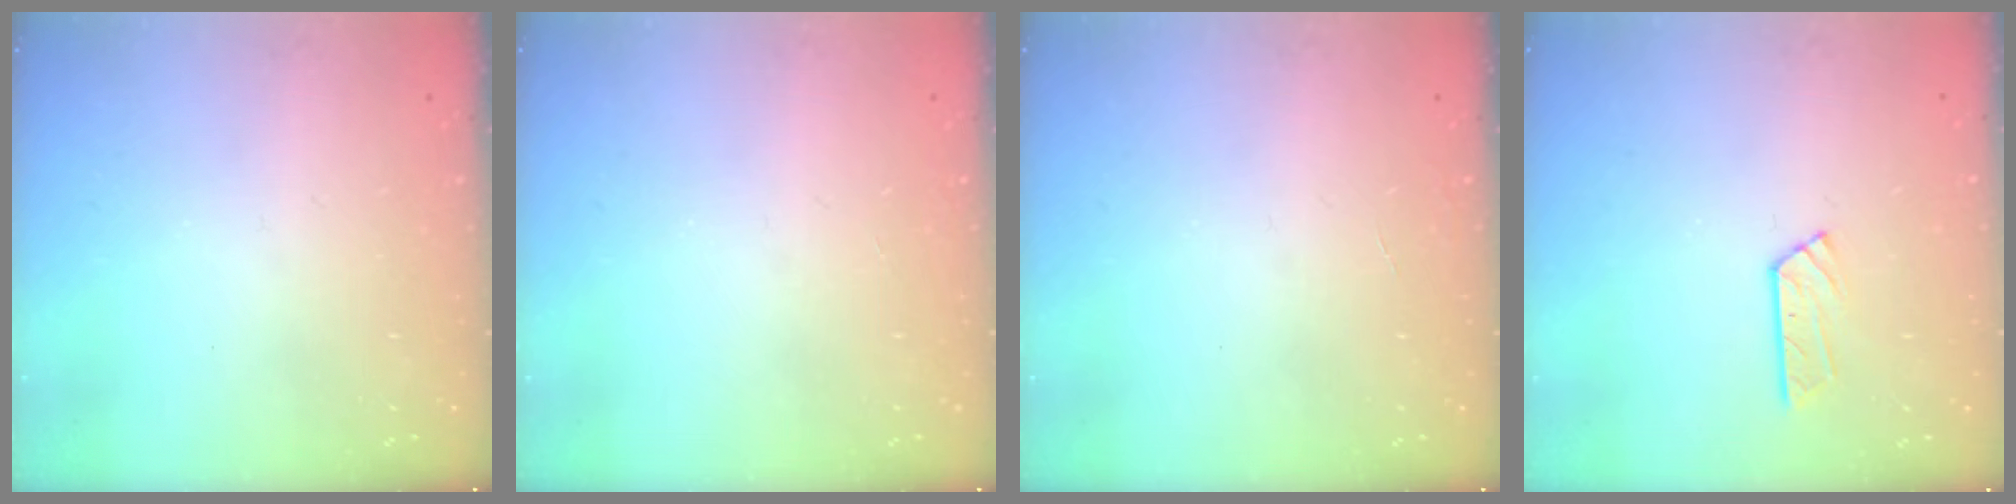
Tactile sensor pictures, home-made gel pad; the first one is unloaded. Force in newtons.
{"total": 0.0}
{"total": 0.0}
{"total": 3.4, "press": 3.4, "slide": 0.3}